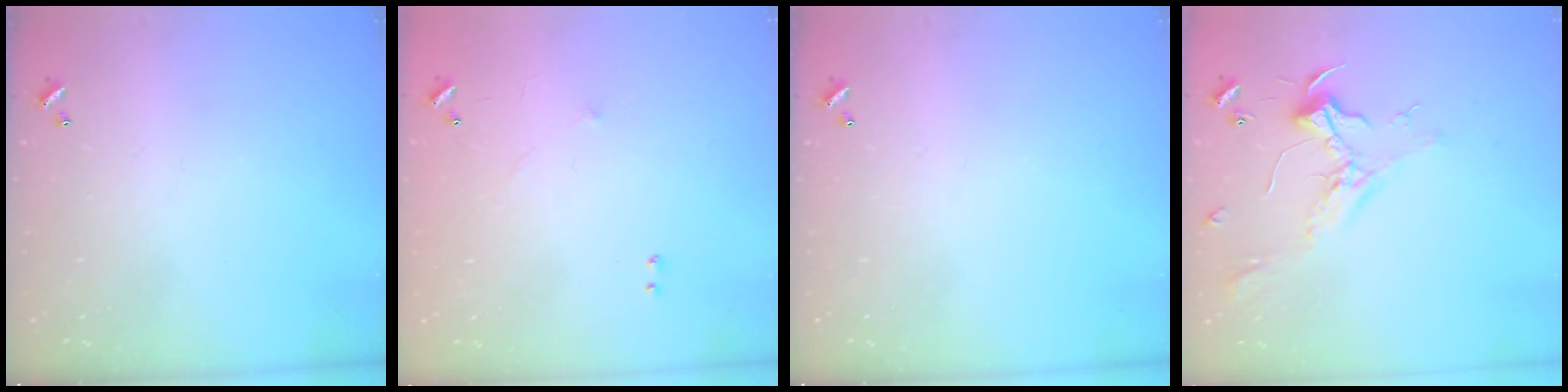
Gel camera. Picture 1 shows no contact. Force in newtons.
{"total": 6.1, "press": 6.0, "slide": 0.8}
{"total": 0.0}
{"total": 2.4, "press": 2.3, "slide": 0.8}